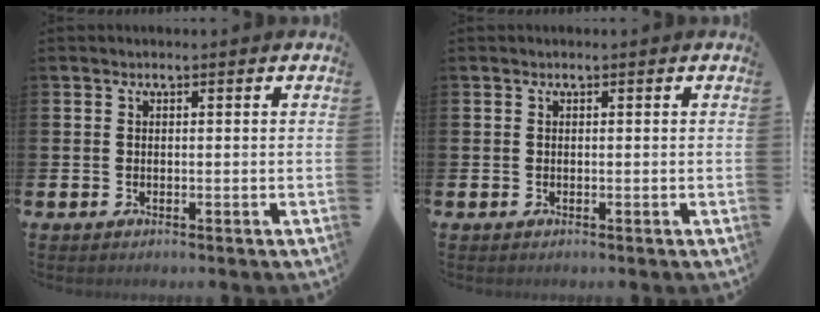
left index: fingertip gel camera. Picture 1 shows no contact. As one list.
[{"total": 0.0}]